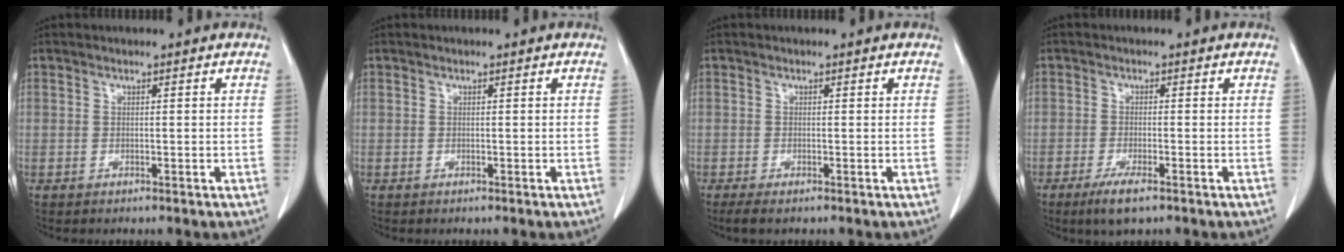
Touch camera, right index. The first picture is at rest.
{"total": 0.0}
{"total": 1.6, "force": [-1.1, 0.3, 1.1], "torque": [-0.020, -0.004, -0.019]}
{"total": 4.1, "force": [-2.6, 0.6, 3.1], "torque": [-0.061, -0.008, -0.045]}